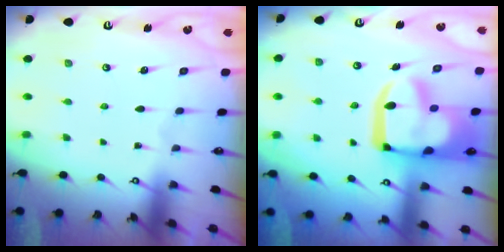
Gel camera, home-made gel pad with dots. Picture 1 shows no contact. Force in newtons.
{"total": 21.1, "press": 21.0, "slide": 2.2}